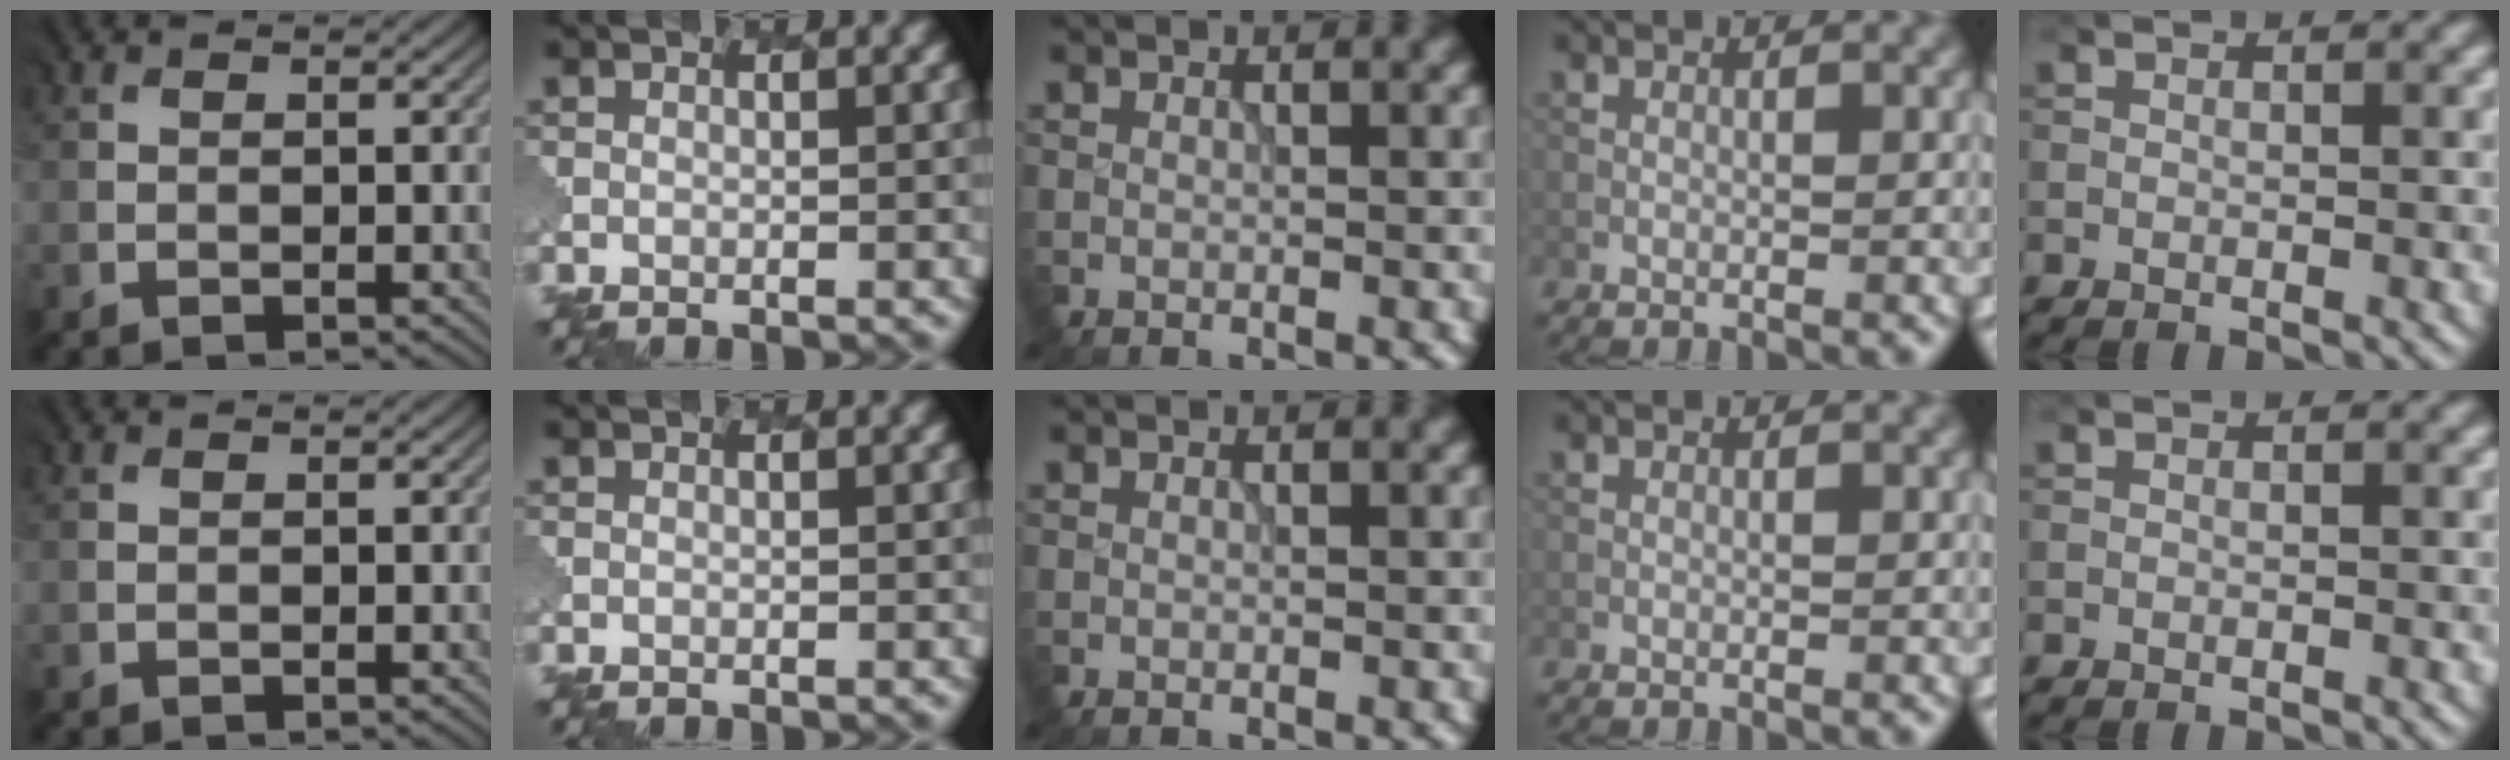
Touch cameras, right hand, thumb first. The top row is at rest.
{}